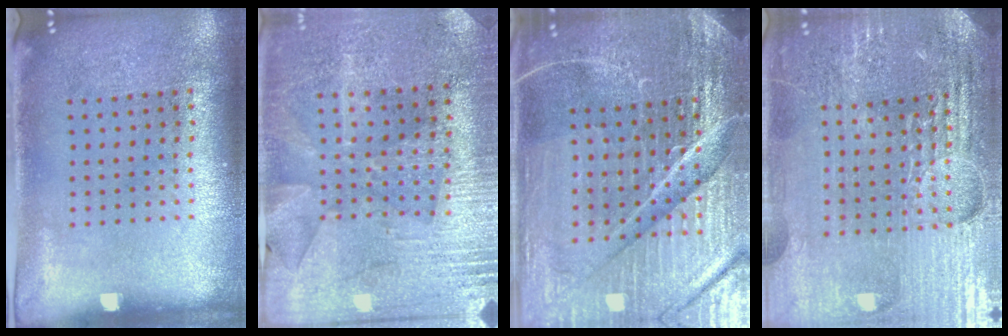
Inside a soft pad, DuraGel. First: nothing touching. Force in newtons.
{"total": 2.8, "press": 2.7, "slide": 0.6}
{"total": 6.3, "press": 5.6, "slide": 2.8}
{"total": 5.1, "press": 4.7, "slide": 2.0}